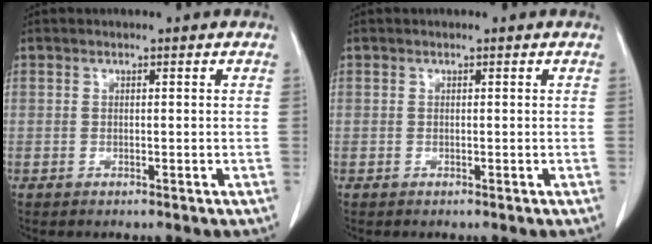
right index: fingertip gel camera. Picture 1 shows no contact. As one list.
[{"total": 0.0}]